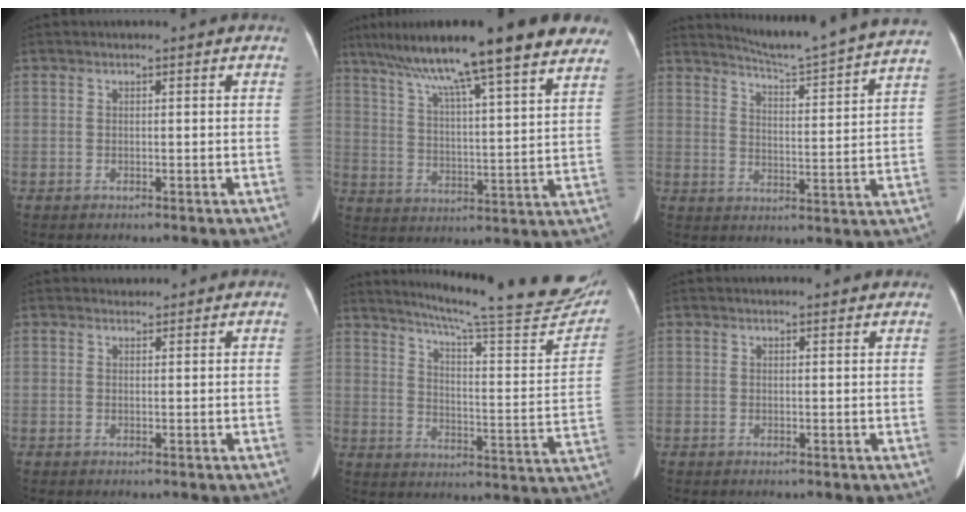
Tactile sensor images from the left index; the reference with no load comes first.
{"total": 25.2, "force": [19.4, 1.9, 15.9], "torque": [-0.261, 0.025, 0.273]}
{"total": 18.1, "force": [17.0, -1.5, 6.0], "torque": [-0.104, -0.058, 0.216]}
{"total": 1.0, "force": [0.8, 0.5, -0.2], "torque": [0.001, 0.004, 0.011]}
{"total": 26.1, "force": [22.7, 1.8, 12.7], "torque": [-0.191, -0.074, 0.283]}
{"total": 2.4, "force": [2.2, 0.5, 0.7], "torque": [-0.014, 0.007, 0.022]}